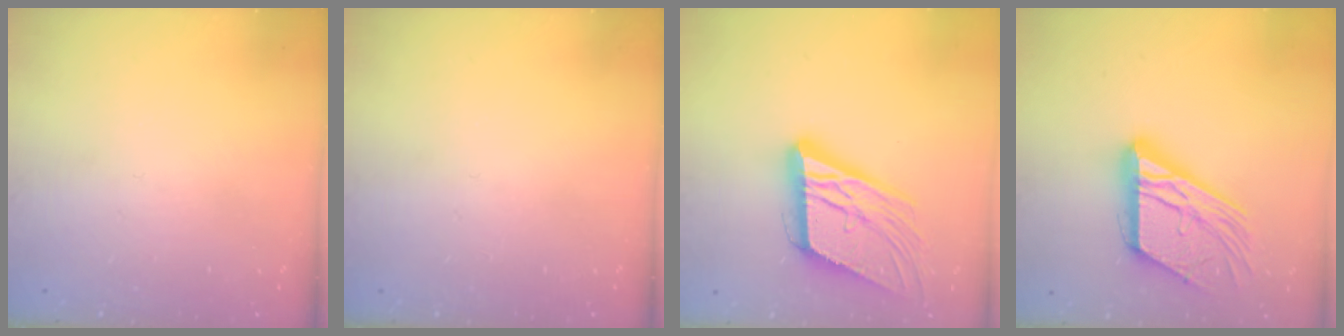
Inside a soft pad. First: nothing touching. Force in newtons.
{"total": 0.0}
{"total": 18.5, "press": 18.2, "slide": 3.6}
{"total": 19.7, "press": 19.6, "slide": 1.8}